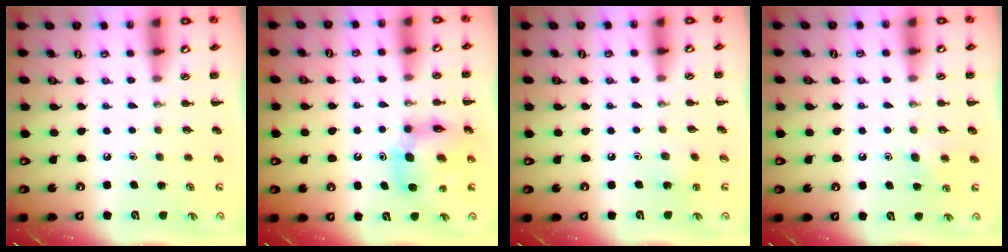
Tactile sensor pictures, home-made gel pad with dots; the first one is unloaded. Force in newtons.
{"total": 10.3, "press": 10.0, "slide": 2.7}
{"total": 5.7, "press": 5.5, "slide": 1.6}
{"total": 4.5, "press": 4.3, "slide": 1.4}